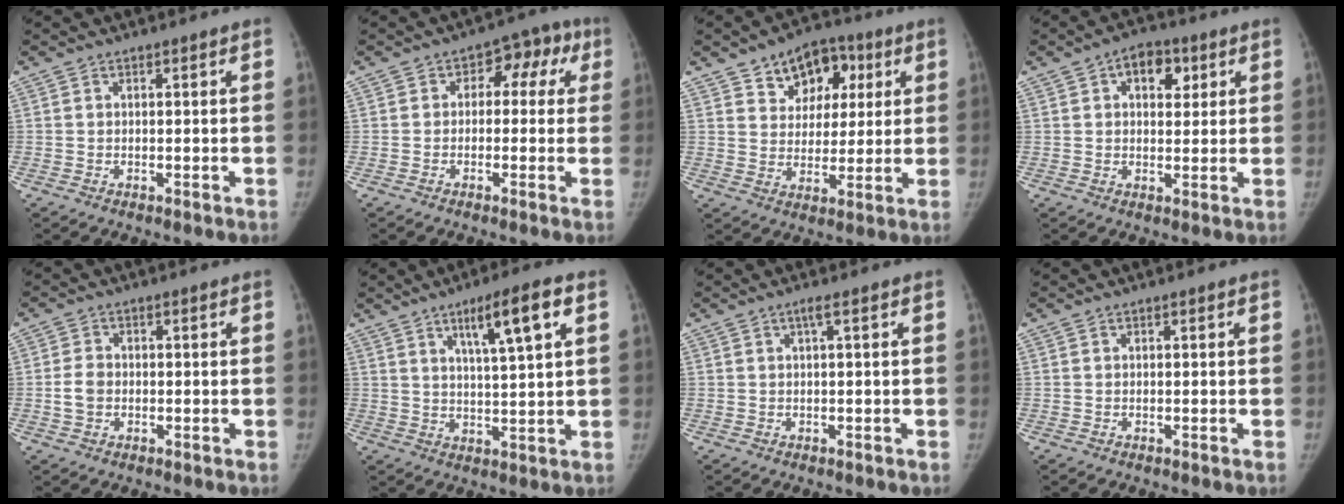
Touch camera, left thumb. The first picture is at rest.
{"total": 6.6, "force": [0.9, 5.1, 4.1], "torque": [0.004, 0.027, -0.004]}
{"total": 11.5, "force": [5.5, 8.4, 5.6], "torque": [-0.036, -0.011, 0.086]}
{"total": 6.8, "force": [2.7, 4.5, 4.4], "torque": [-0.028, -0.004, 0.033]}
{"total": 3.5, "force": [-0.6, 2.8, 2.0], "torque": [-0.035, 0.010, -0.014]}
{"total": 9.3, "force": [4.4, 0.9, 8.1], "torque": [-0.132, -0.015, 0.074]}
{"total": 0.9, "force": [0.3, 0.0, 0.9], "torque": [-0.021, 0.006, 0.005]}
{"total": 0.0}